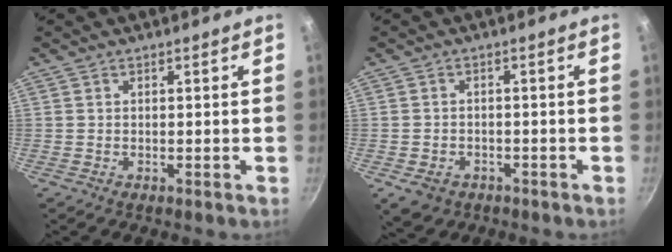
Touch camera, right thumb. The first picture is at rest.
{"total": 4.9, "force": [-2.3, 3.7, 2.3], "torque": [-0.035, 0.015, -0.025]}